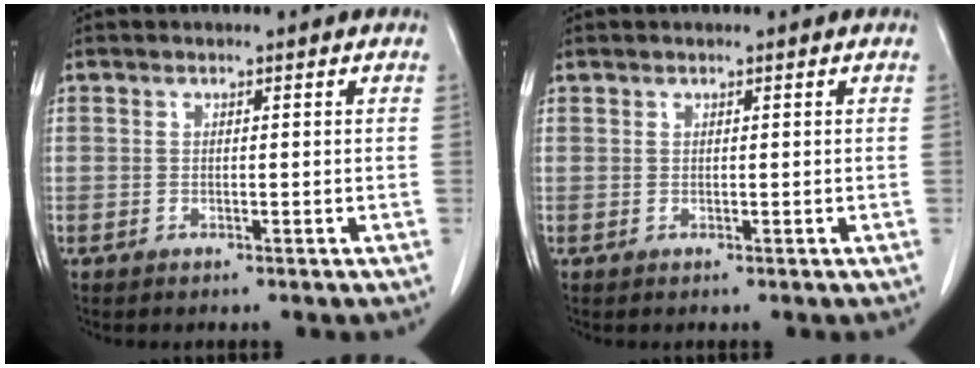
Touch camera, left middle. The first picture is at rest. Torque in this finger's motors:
{"motor_torque": [0.59, -0.66, 0.01, 0.01]}